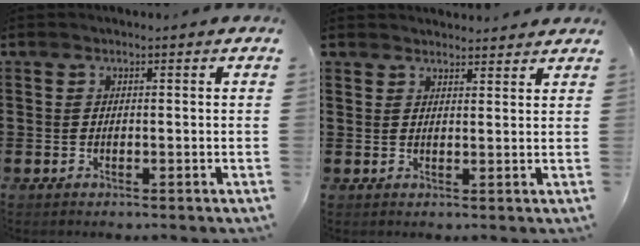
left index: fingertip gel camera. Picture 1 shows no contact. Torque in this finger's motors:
{"motor_torque": [1.11, -1.03, 0.21, 0.02]}